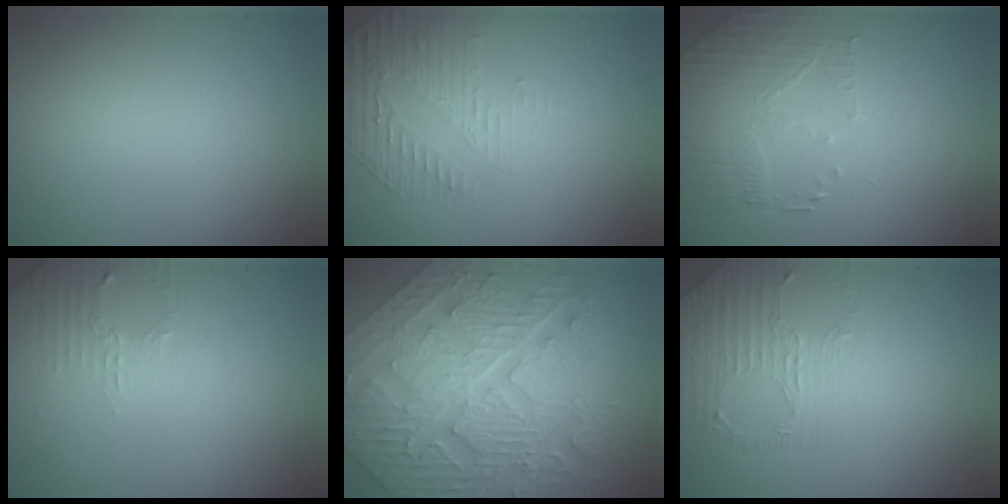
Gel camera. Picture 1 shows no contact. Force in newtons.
{"total": 1.8, "press": 1.1, "slide": 1.5}
{"total": 2.2, "press": 1.8, "slide": 1.2}
{"total": 1.8, "press": 1.7, "slide": 0.5}
{"total": 11.2, "press": 7.7, "slide": 8.2}
{"total": 1.6, "press": 1.0, "slide": 1.2}